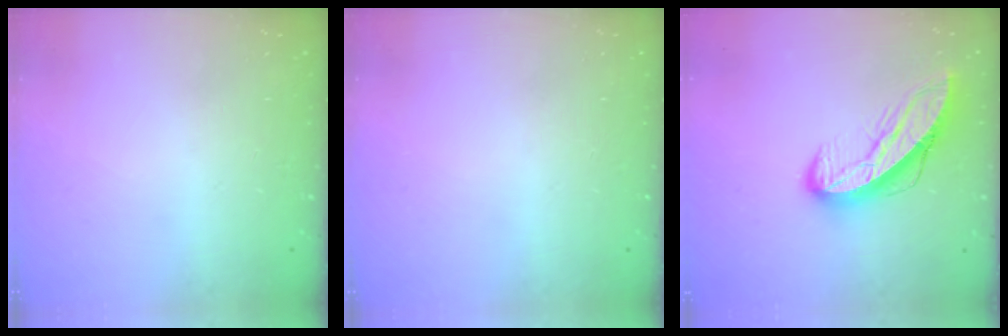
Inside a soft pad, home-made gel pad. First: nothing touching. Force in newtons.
{"total": 0.0}
{"total": 11.0, "press": 11.0, "slide": 1.0}